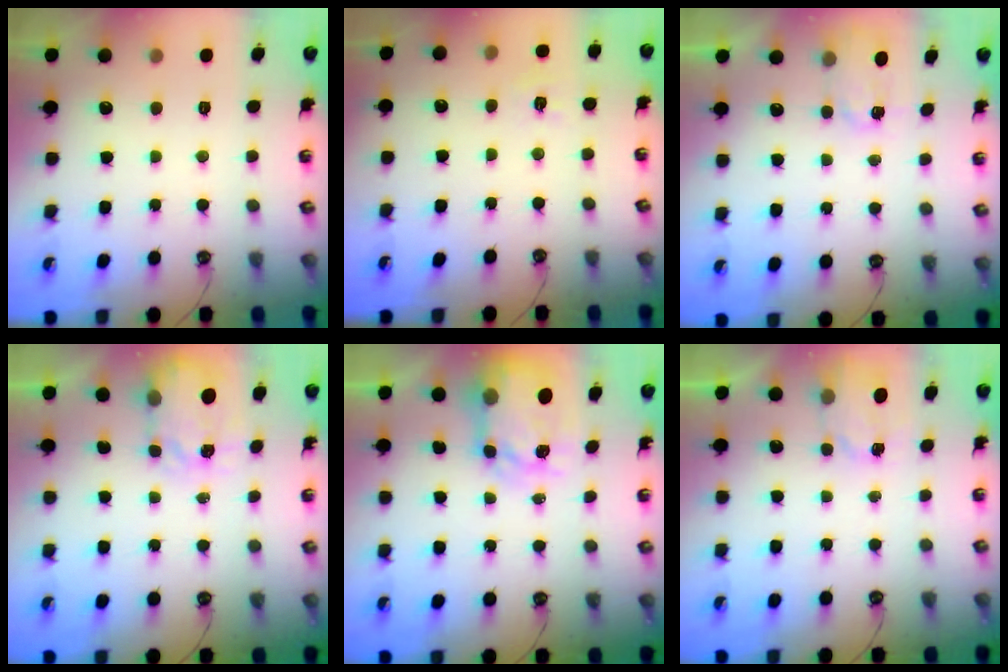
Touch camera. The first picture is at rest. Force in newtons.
{"total": 6.5, "press": 6.5, "slide": 0.6}
{"total": 2.9, "press": 2.9, "slide": 0.4}
{"total": 4.0, "press": 3.9, "slide": 0.6}
{"total": 7.0, "press": 7.0, "slide": 0.6}
{"total": 2.6, "press": 2.6, "slide": 0.3}